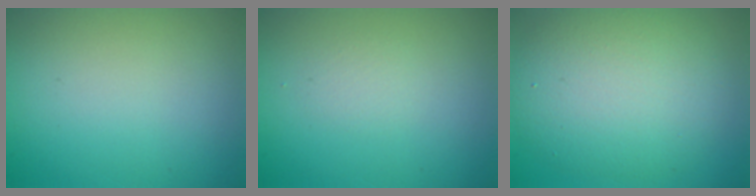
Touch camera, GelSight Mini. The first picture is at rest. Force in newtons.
{"total": 0.8, "press": 0.8, "slide": 0.1}
{"total": 7.4, "press": 7.4, "slide": 0.3}